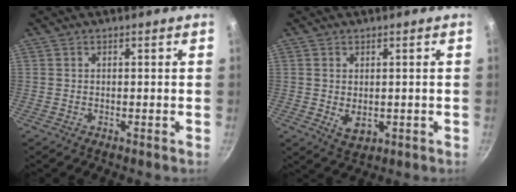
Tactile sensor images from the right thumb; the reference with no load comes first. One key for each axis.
{"total": 4.1, "fx": -0.2, "fy": 2.7, "fz": 3.0, "tx": -0.048, "ty": -0.011, "tz": 0.005}